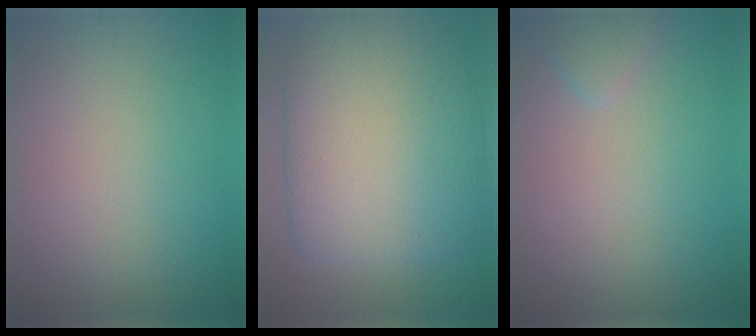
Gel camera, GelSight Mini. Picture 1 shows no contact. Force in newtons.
{"total": 13.4, "press": 13.4, "slide": 0.3}
{"total": 1.4, "press": 1.4, "slide": 0.1}